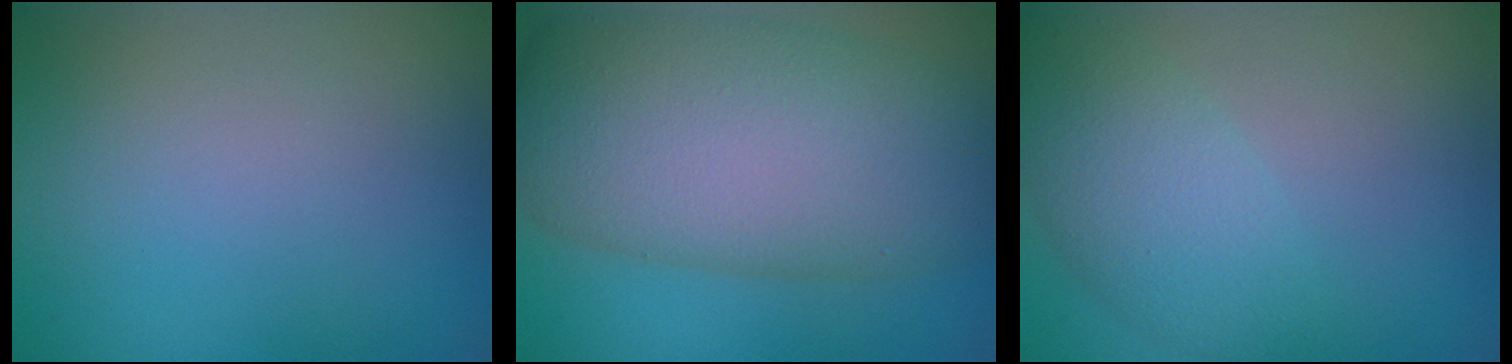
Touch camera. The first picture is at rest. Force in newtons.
{"total": 12.8, "press": 12.8, "slide": 0.6}
{"total": 4.3, "press": 4.3, "slide": 0.2}